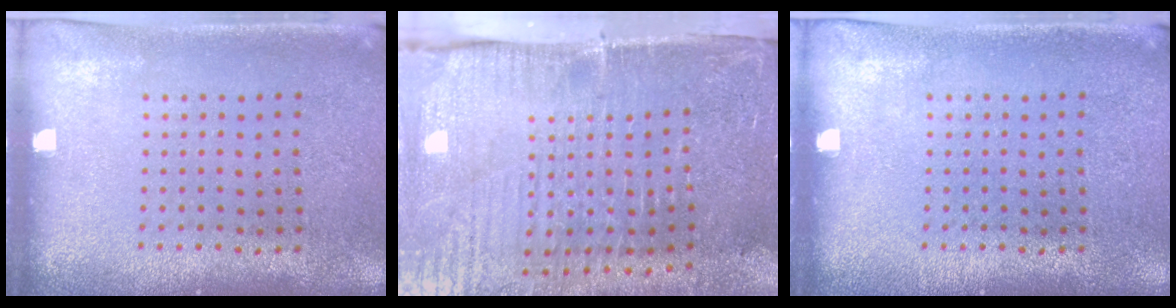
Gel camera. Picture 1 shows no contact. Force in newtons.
{"total": 5.3, "press": 4.4, "slide": 2.9}
{"total": 0.0}